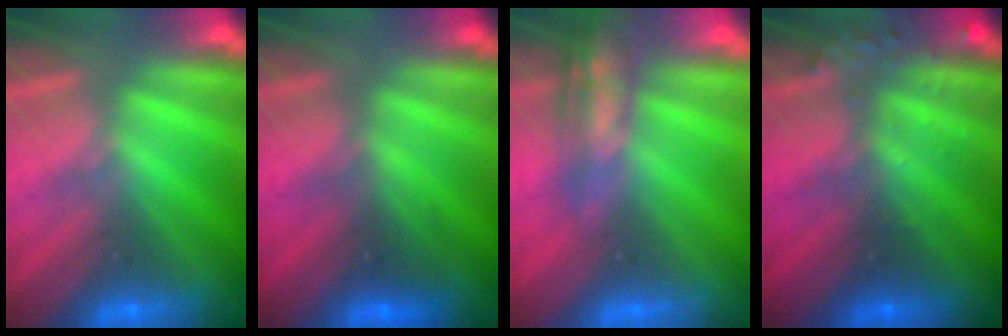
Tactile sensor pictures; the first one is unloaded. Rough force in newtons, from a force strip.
{"total": 2.8}
{"total": 2.6}
{"total": 3.1}